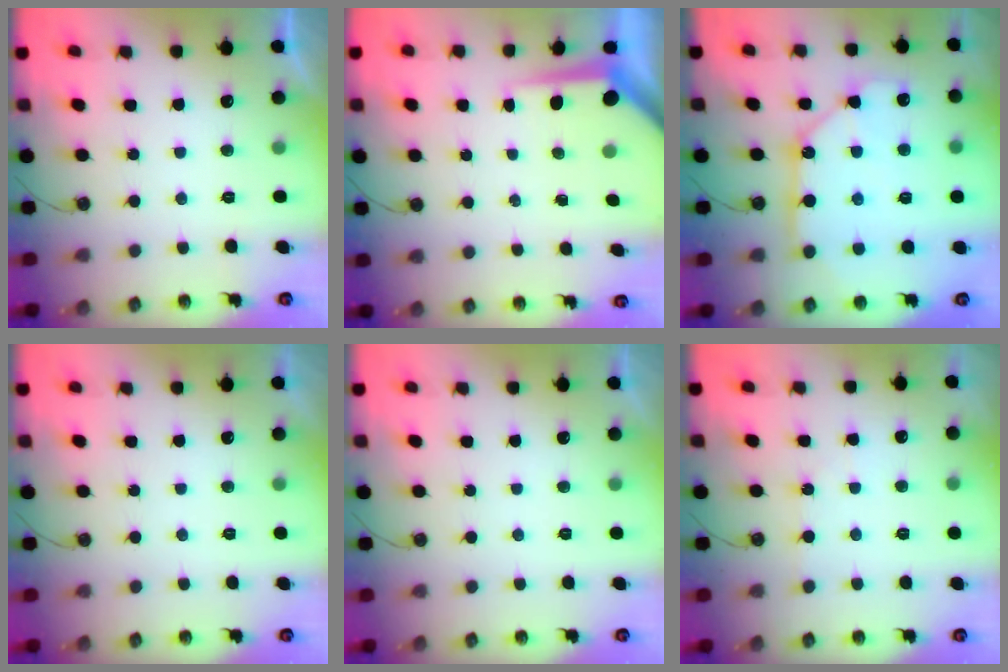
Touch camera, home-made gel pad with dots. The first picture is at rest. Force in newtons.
{"total": 5.7, "press": 5.7, "slide": 0.5}
{"total": 12.0, "press": 11.9, "slide": 1.2}
{"total": 0.0}
{"total": 0.0}
{"total": 2.5, "press": 2.5, "slide": 0.4}